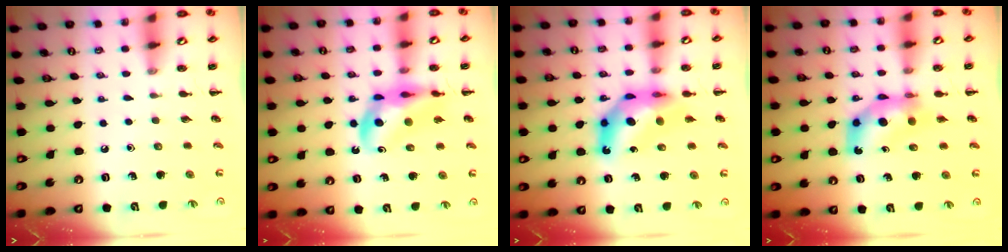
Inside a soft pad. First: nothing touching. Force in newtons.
{"total": 12.6, "press": 12.0, "slide": 3.5}
{"total": 10.3, "press": 9.8, "slide": 3.2}
{"total": 8.0, "press": 7.9, "slide": 1.5}